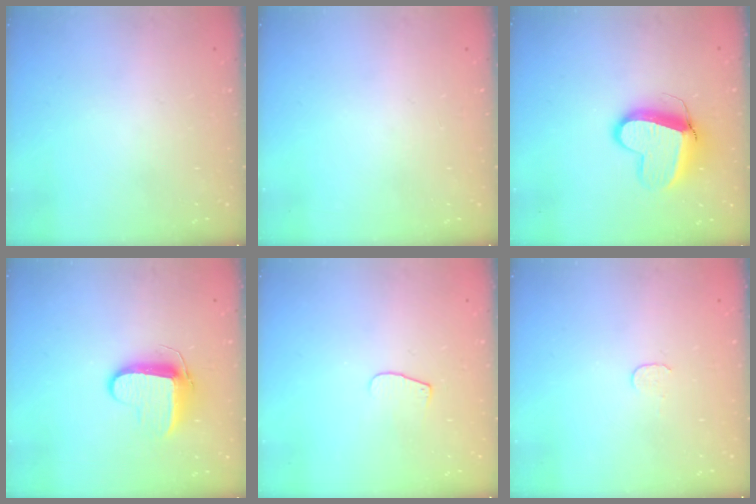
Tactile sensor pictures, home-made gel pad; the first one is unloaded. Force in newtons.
{"total": 0.0}
{"total": 10.7, "press": 10.6, "slide": 1.3}
{"total": 9.0, "press": 9.0, "slide": 0.5}
{"total": 4.8, "press": 4.8, "slide": 0.4}
{"total": 3.7, "press": 3.7, "slide": 0.3}